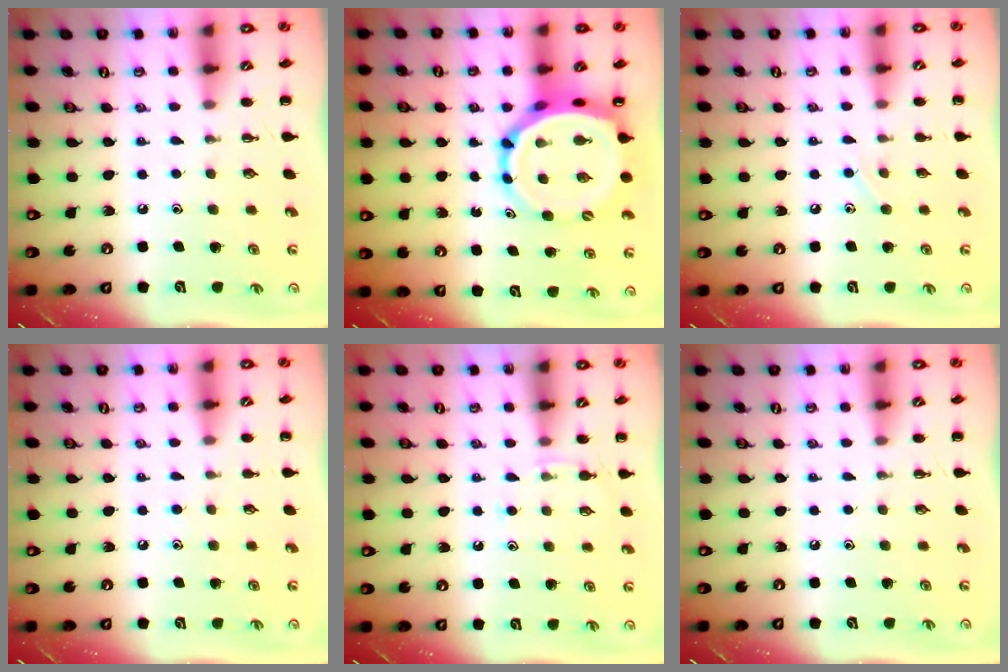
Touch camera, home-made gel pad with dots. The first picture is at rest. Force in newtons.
{"total": 9.1, "press": 8.9, "slide": 1.9}
{"total": 4.1, "press": 3.9, "slide": 1.1}
{"total": 4.5, "press": 4.1, "slide": 1.9}
{"total": 4.6, "press": 4.3, "slide": 1.6}
{"total": 0.0}